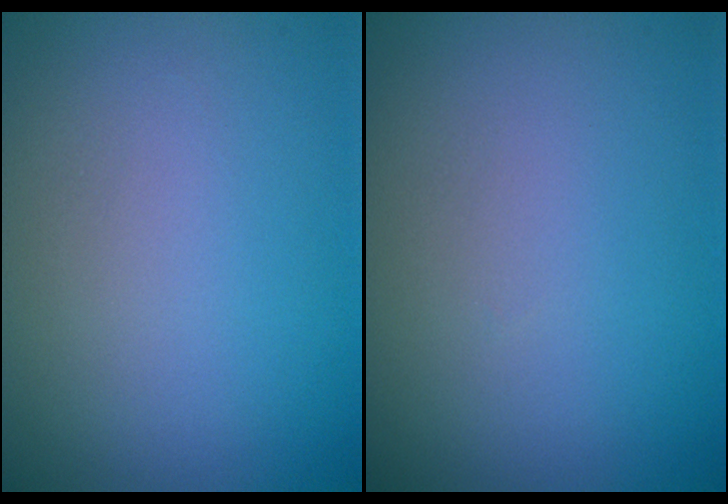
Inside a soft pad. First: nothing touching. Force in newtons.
{"total": 0.0}